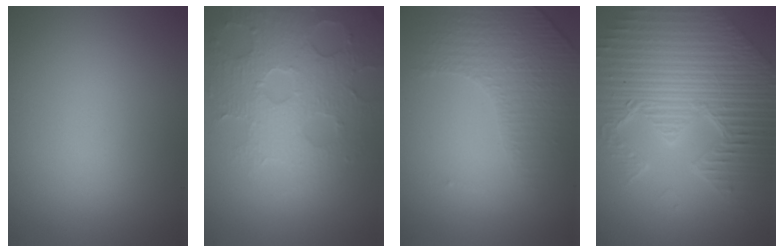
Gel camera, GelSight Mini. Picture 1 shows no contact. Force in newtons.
{"total": 6.1, "press": 5.1, "slide": 3.4}
{"total": 4.4, "press": 3.0, "slide": 3.3}
{"total": 10.8, "press": 7.1, "slide": 8.2}